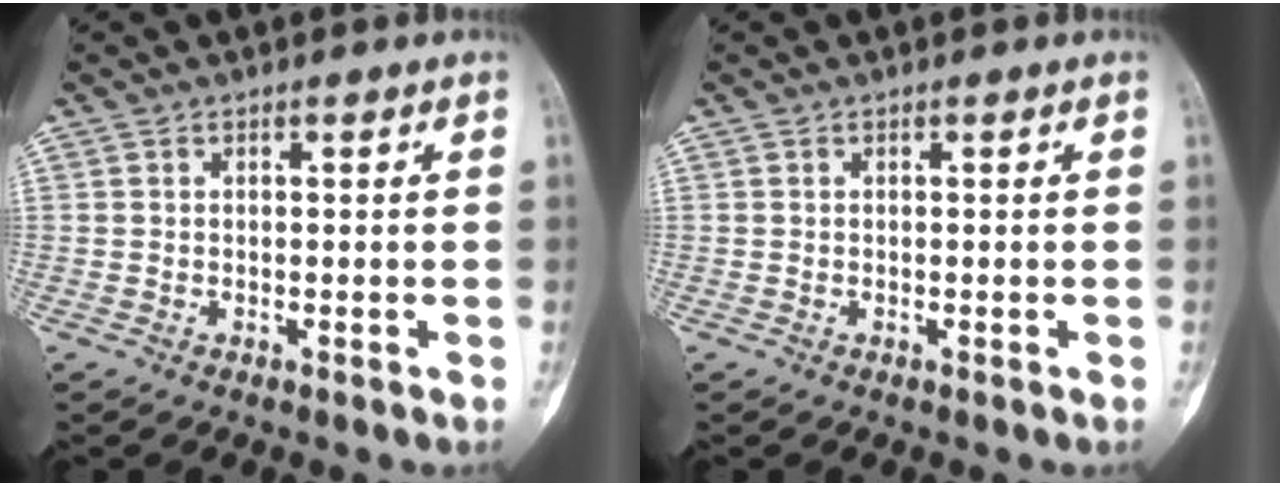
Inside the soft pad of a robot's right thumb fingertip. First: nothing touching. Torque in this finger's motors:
{"motor_torque": [0.58, 0.24, 0.21, 0.07, 0.11]}